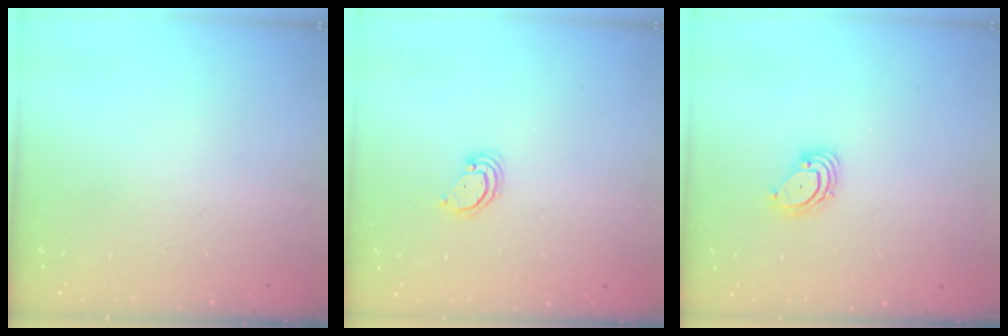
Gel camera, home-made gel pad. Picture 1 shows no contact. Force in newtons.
{"total": 2.6, "press": 2.6, "slide": 0.2}
{"total": 3.6, "press": 3.6, "slide": 0.3}